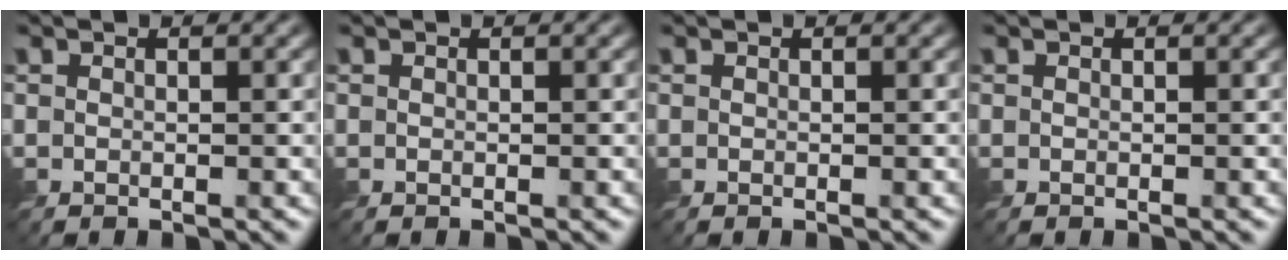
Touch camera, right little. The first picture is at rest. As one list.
[{"total": 0.0}, {"total": 0.0}, {"total": 0.0}]